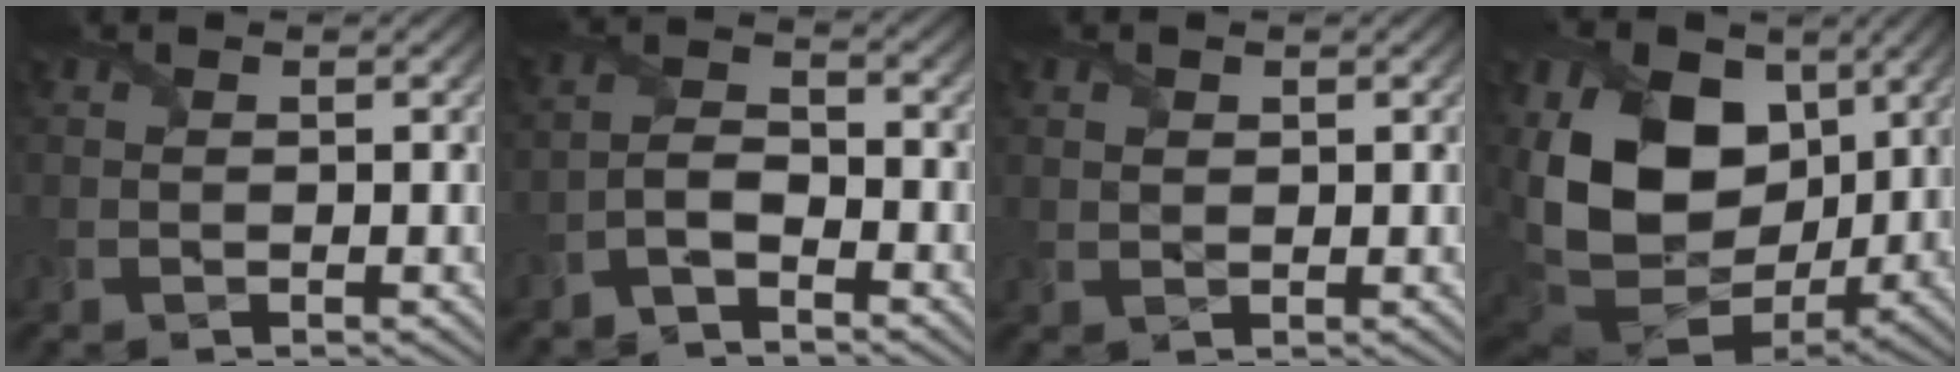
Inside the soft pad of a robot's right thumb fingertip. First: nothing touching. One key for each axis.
{"total": 3.5, "fx": -2.7, "fy": 1.1, "fz": 1.9, "tx": -0.042, "ty": 0.004, "tz": -0.066}
{"total": 1.1, "fx": 0.8, "fy": 0.6, "fz": 0.3, "tx": -0.009, "ty": -0.001, "tz": 0.016}
{"total": 19.3, "fx": 3.8, "fy": 13.8, "fz": 13.0, "tx": -0.288, "ty": -0.004, "tz": 0.080}